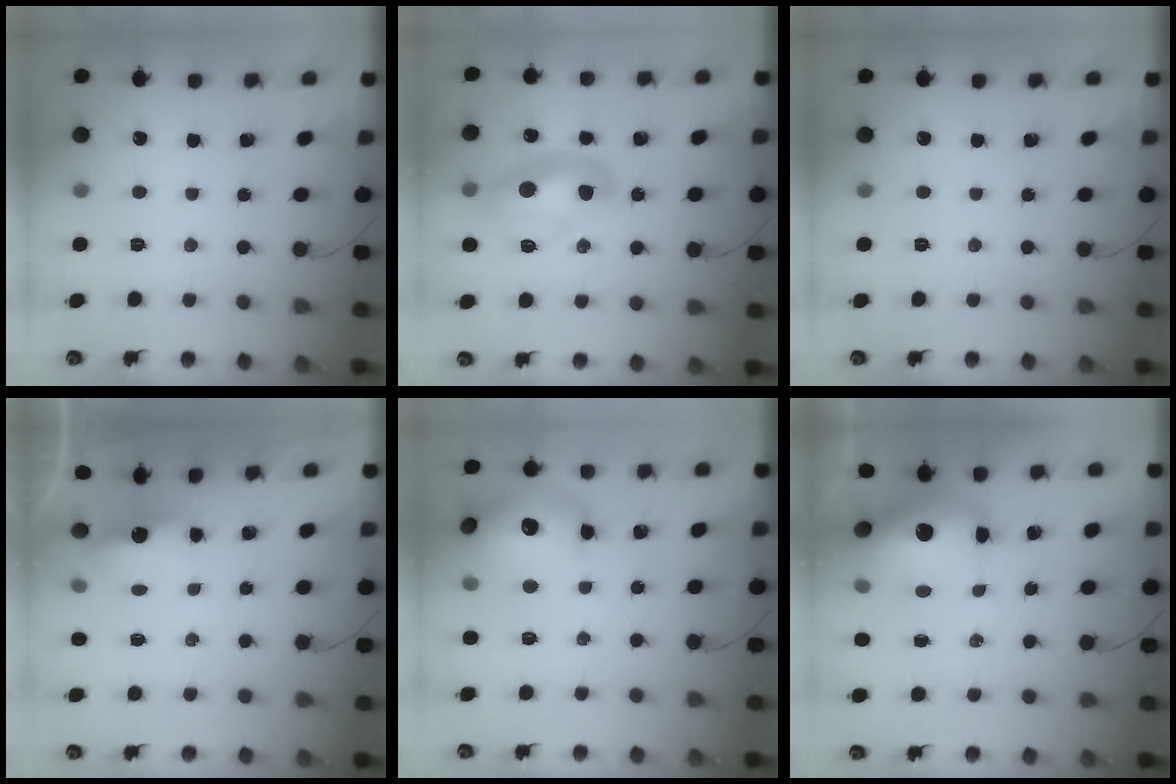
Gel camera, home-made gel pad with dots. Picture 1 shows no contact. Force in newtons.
{"total": 11.9, "press": 11.9, "slide": 1.0}
{"total": 0.0}
{"total": 3.8, "press": 3.7, "slide": 0.8}
{"total": 15.0, "press": 14.9, "slide": 1.6}
{"total": 13.0, "press": 12.7, "slide": 2.9}